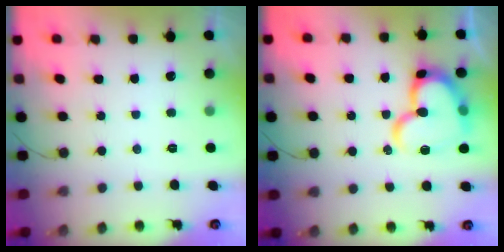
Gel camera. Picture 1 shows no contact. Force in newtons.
{"total": 18.7, "press": 18.6, "slide": 1.9}